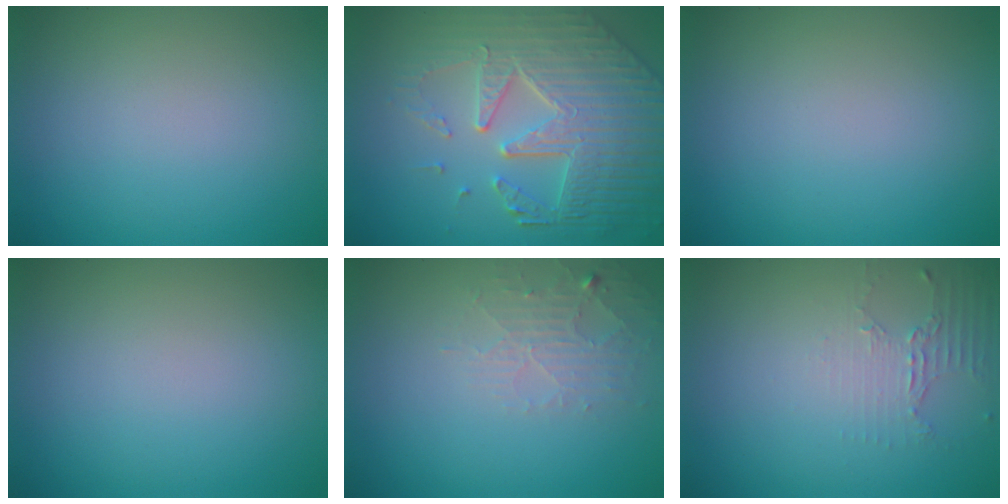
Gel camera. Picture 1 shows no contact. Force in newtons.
{"total": 8.5, "press": 6.0, "slide": 6.0}
{"total": 0.0}
{"total": 0.0}
{"total": 2.2, "press": 2.2, "slide": 0.5}
{"total": 1.9, "press": 1.4, "slide": 1.3}